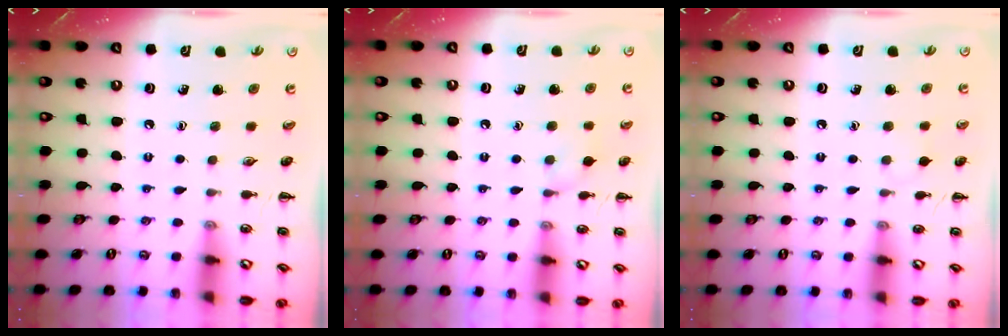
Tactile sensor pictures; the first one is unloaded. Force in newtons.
{"total": 5.6, "press": 5.2, "slide": 1.9}
{"total": 4.3, "press": 4.1, "slide": 1.4}